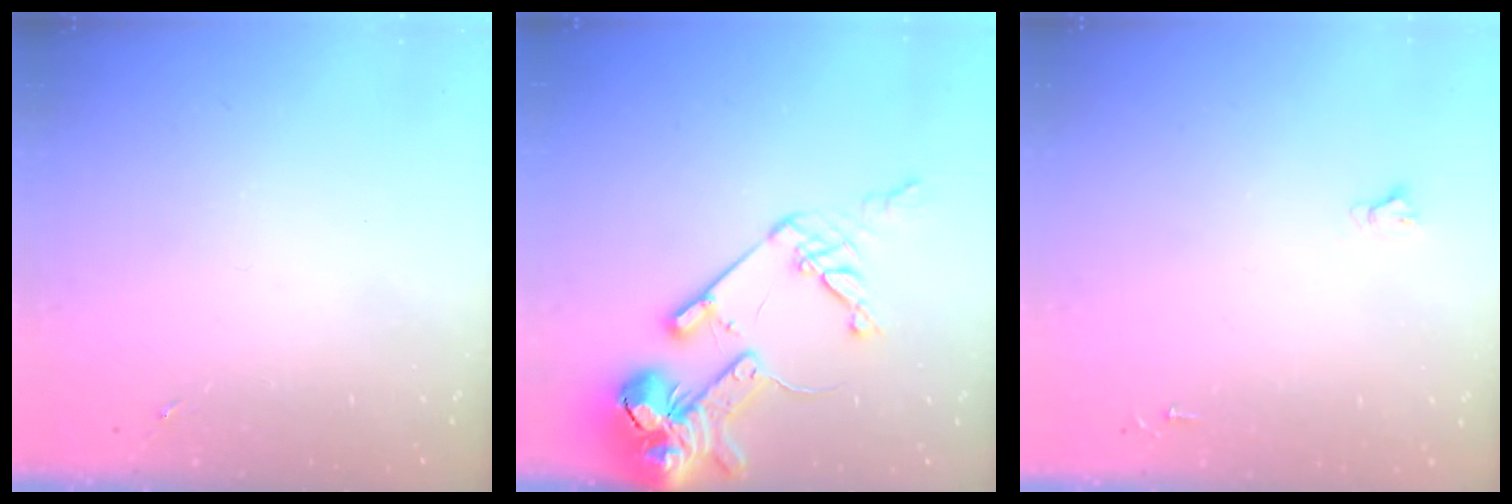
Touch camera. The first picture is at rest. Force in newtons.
{"total": 23.3, "press": 23.1, "slide": 3.0}
{"total": 2.0, "press": 2.0, "slide": 0.2}